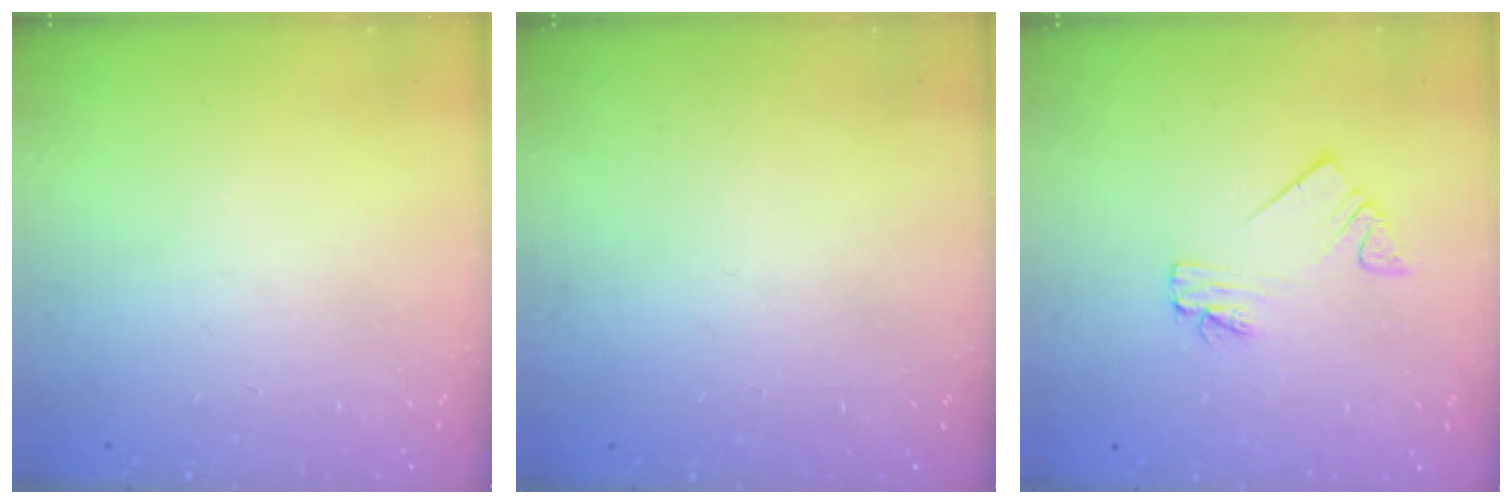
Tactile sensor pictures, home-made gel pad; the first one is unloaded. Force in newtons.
{"total": 0.7, "press": 0.6, "slide": 0.1}
{"total": 2.0, "press": 2.0, "slide": 0.1}